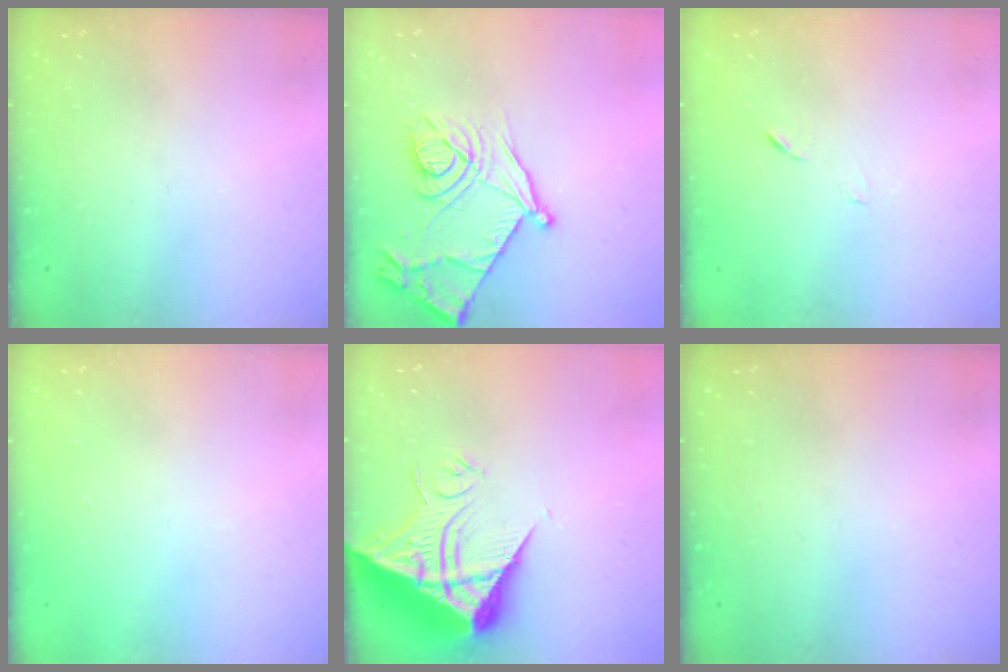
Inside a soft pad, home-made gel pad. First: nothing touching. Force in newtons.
{"total": 17.1, "press": 17.1, "slide": 1.2}
{"total": 5.0, "press": 4.9, "slide": 0.6}
{"total": 1.5, "press": 1.5, "slide": 0.1}
{"total": 13.2, "press": 13.1, "slide": 1.2}
{"total": 0.0}